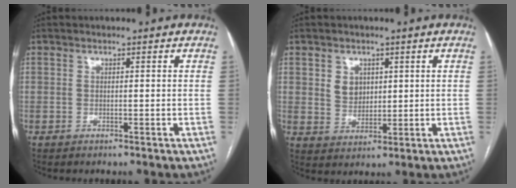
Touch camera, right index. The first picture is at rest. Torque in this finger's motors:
{"motor_torque": [0.08, 0.04, 0.07, 0.02]}